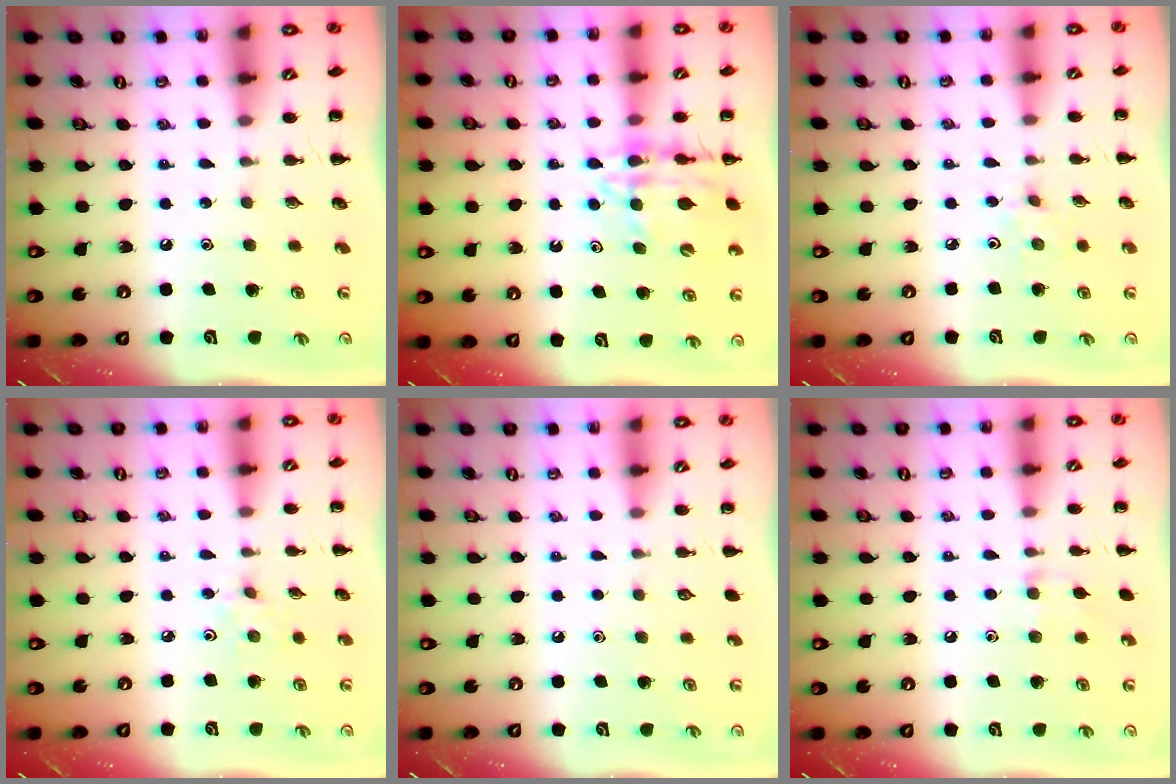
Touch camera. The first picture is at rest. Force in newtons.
{"total": 12.8, "press": 12.5, "slide": 3.0}
{"total": 2.5, "press": 2.4, "slide": 0.9}
{"total": 2.5, "press": 2.4, "slide": 0.9}
{"total": 0.0}
{"total": 7.1, "press": 6.8, "slide": 2.1}